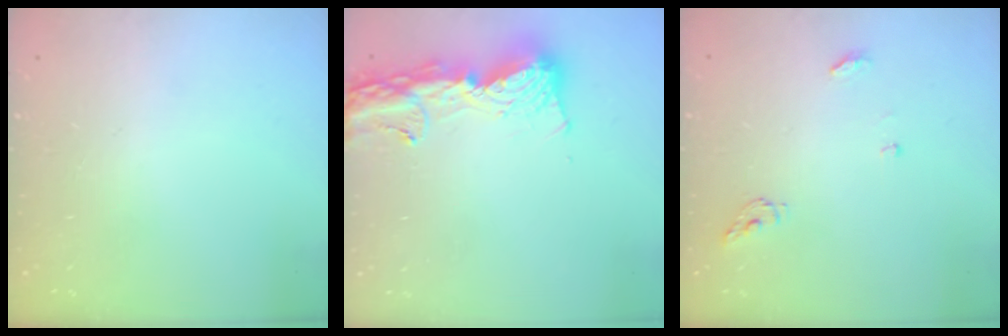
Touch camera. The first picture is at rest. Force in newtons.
{"total": 13.9, "press": 13.8, "slide": 1.2}
{"total": 4.4, "press": 4.3, "slide": 0.5}